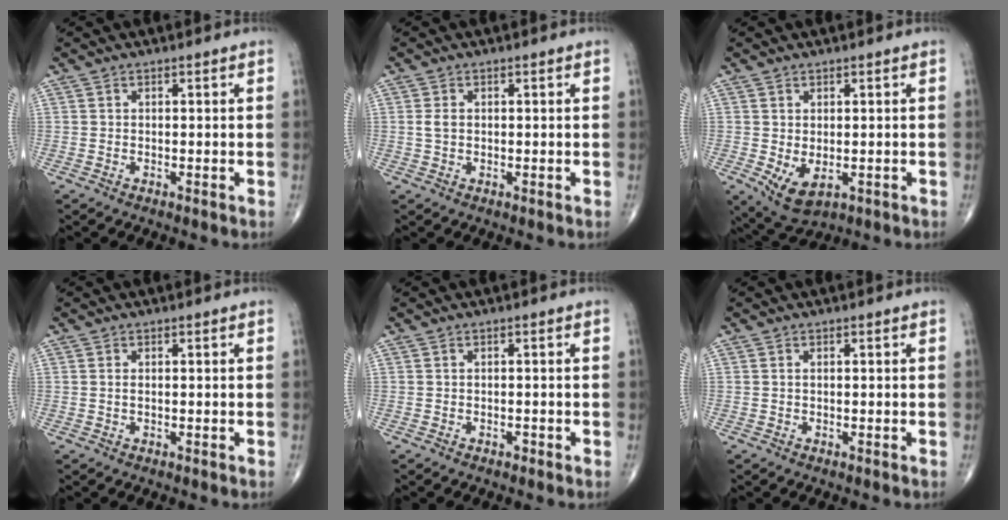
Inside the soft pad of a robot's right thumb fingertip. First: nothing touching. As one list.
[{"total": 1.8, "force": [0.1, 1.2, 1.3], "torque": [-0.028, 0.003, 0.002]}, {"total": 5.9, "force": [-1.1, 3.3, 4.7], "torque": [-0.075, -0.008, -0.003]}, {"total": 0.5, "force": [0.0, 0.2, 0.4], "torque": [-0.014, 0.001, 0.003]}, {"total": 0.6, "force": [-0.4, 0.3, 0.2], "torque": [-0.002, 0.000, -0.010]}, {"total": 0.0}]